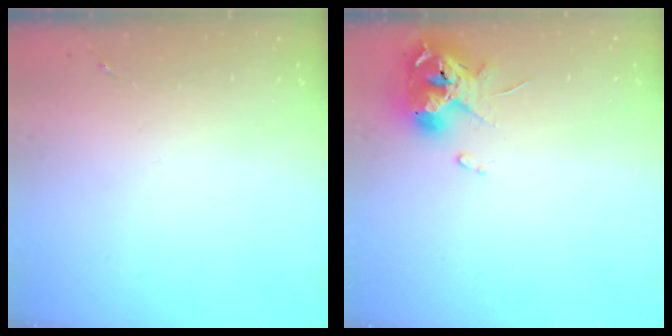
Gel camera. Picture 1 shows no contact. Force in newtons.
{"total": 14.0, "press": 13.9, "slide": 1.7}